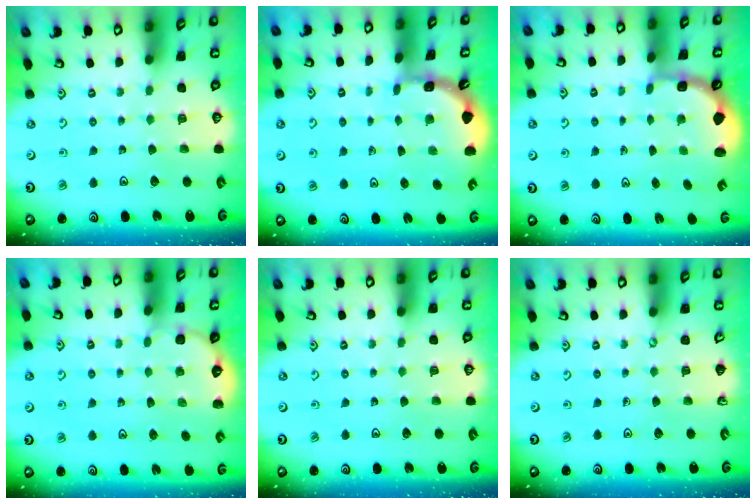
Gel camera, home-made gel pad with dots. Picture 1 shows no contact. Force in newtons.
{"total": 1.8, "press": 1.8, "slide": 0.1}
{"total": 2.7, "press": 2.1, "slide": 1.7}
{"total": 3.0, "press": 2.6, "slide": 1.5}
{"total": 0.0}
{"total": 0.0}